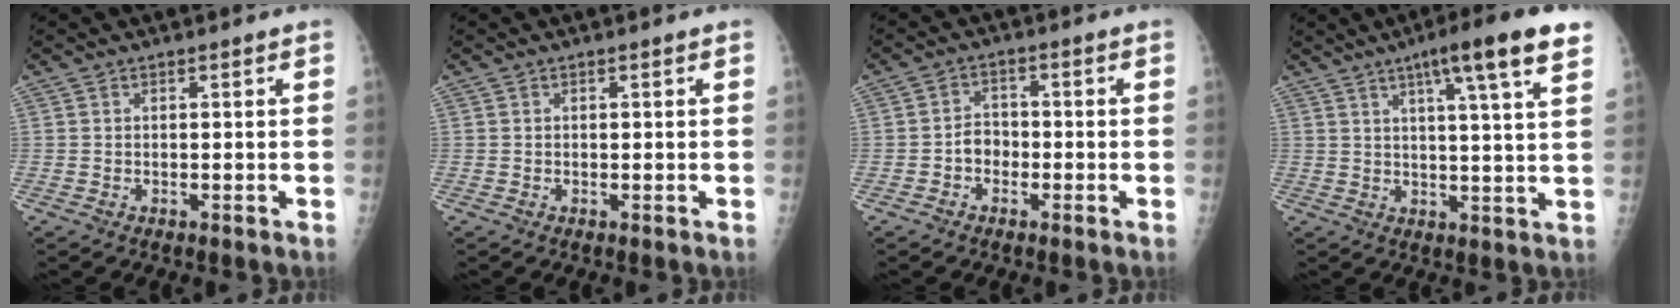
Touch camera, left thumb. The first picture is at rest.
{"total": 0.0}
{"total": 3.5, "force": [-1.2, 2.8, 1.6], "torque": [-0.007, 0.015, -0.028]}
{"total": 12.8, "force": [7.4, 0.8, 10.4], "torque": [-0.153, -0.019, 0.098]}